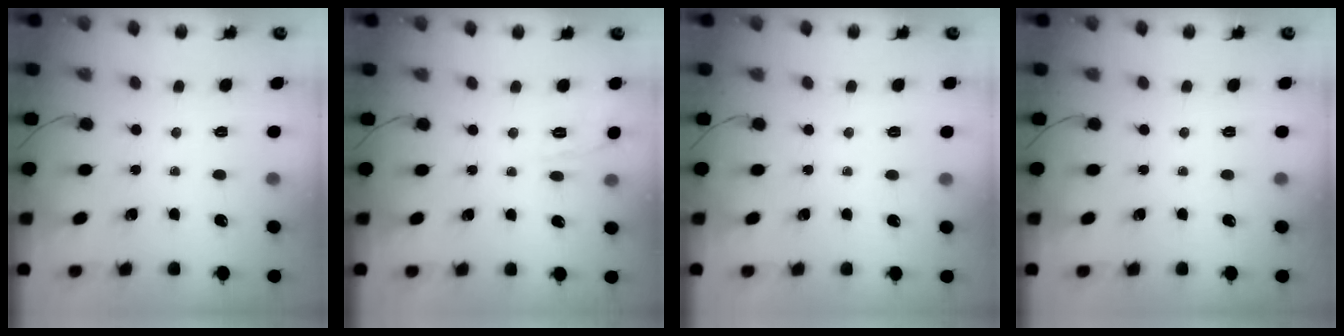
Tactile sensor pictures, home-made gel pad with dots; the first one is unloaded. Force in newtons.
{"total": 7.9, "press": 7.7, "slide": 1.7}
{"total": 5.6, "press": 5.5, "slide": 1.1}
{"total": 0.0}